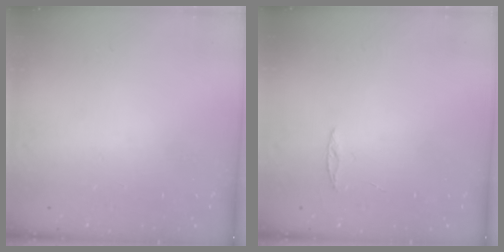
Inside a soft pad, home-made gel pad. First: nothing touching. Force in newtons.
{"total": 2.0, "press": 2.0, "slide": 0.2}